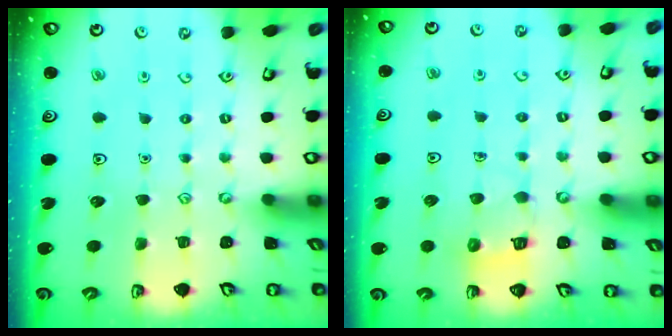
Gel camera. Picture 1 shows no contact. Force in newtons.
{"total": 6.3, "press": 6.3, "slide": 0.5}